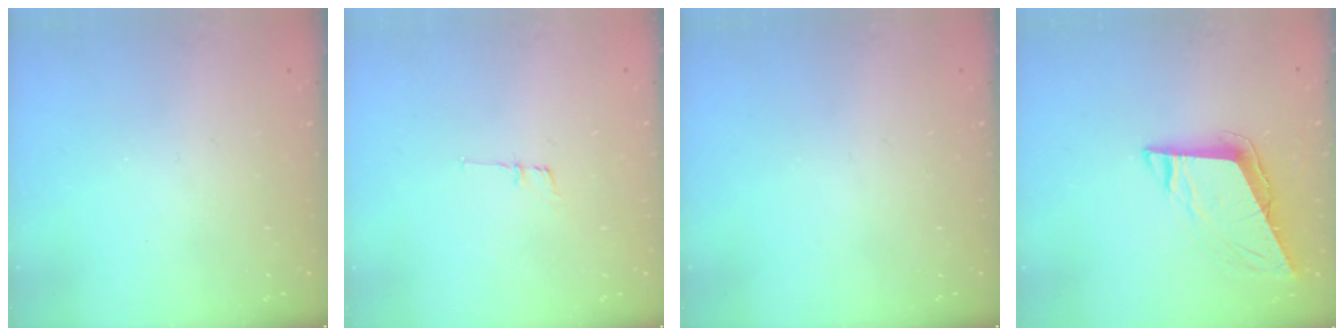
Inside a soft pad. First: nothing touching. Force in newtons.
{"total": 6.6, "press": 6.2, "slide": 2.3}
{"total": 0.0}
{"total": 9.2, "press": 8.9, "slide": 2.2}